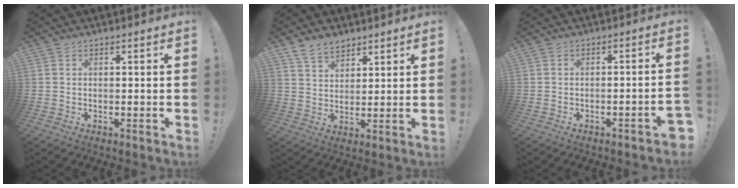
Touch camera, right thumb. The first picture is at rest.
{"total": 7.5, "force": [5.8, 4.0, 2.6], "torque": [-0.048, -0.030, 0.112]}
{"total": 1.3, "force": [-1.0, 0.0, 0.9], "torque": [-0.013, 0.001, -0.017]}